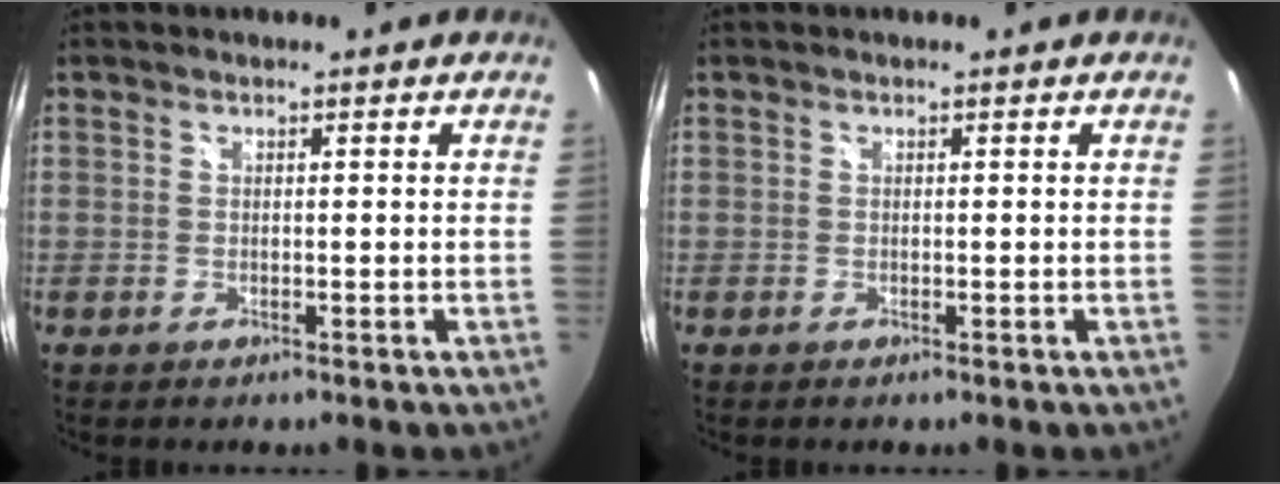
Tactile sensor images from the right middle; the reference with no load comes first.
{"total": 0.0}